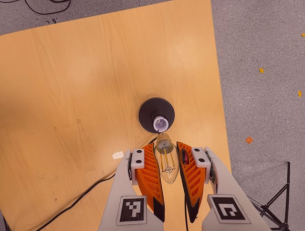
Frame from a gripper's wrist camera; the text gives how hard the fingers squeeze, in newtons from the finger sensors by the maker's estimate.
{"total": 19.4, "left": 21.9, "right": 17.0}